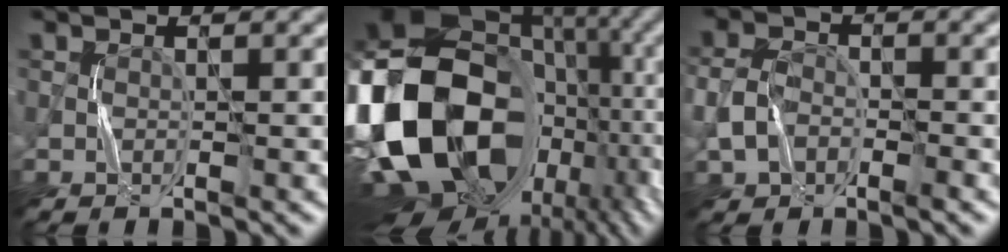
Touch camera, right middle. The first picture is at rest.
{"total": 20.0, "force": [-4.2, 14.0, 13.6], "torque": [-0.281, -0.014, -0.062]}
{"total": 3.3, "force": [-1.2, 2.5, 1.7], "torque": [-0.035, 0.002, -0.027]}